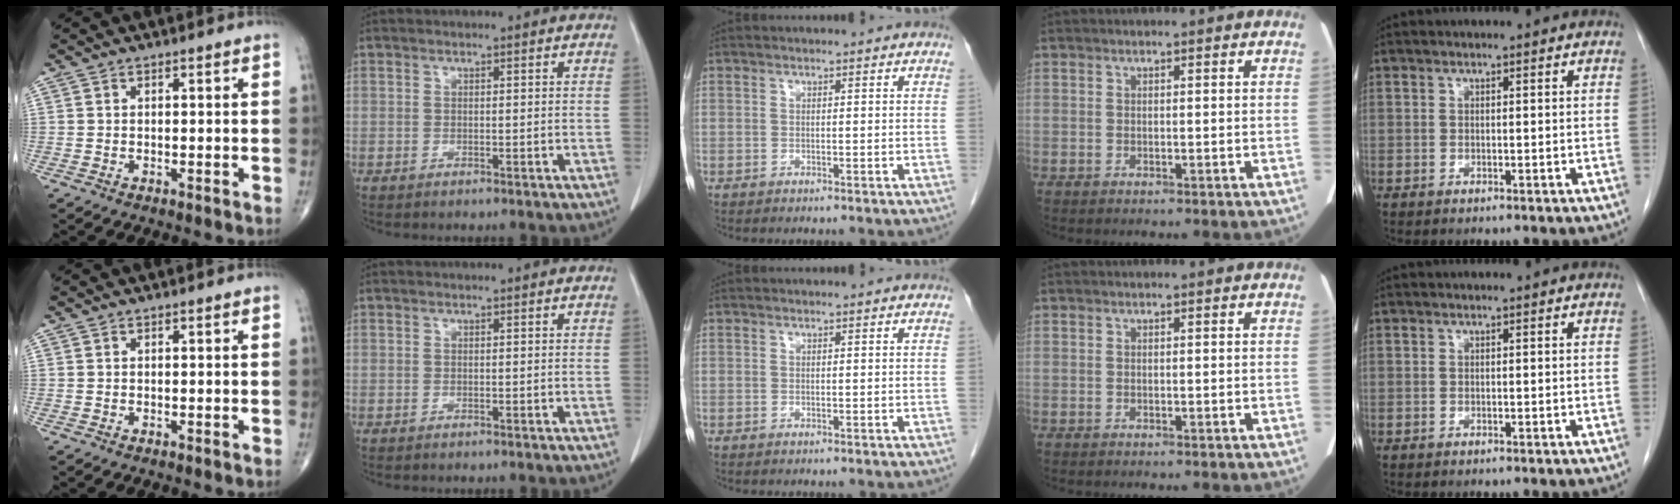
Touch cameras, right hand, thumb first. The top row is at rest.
{}